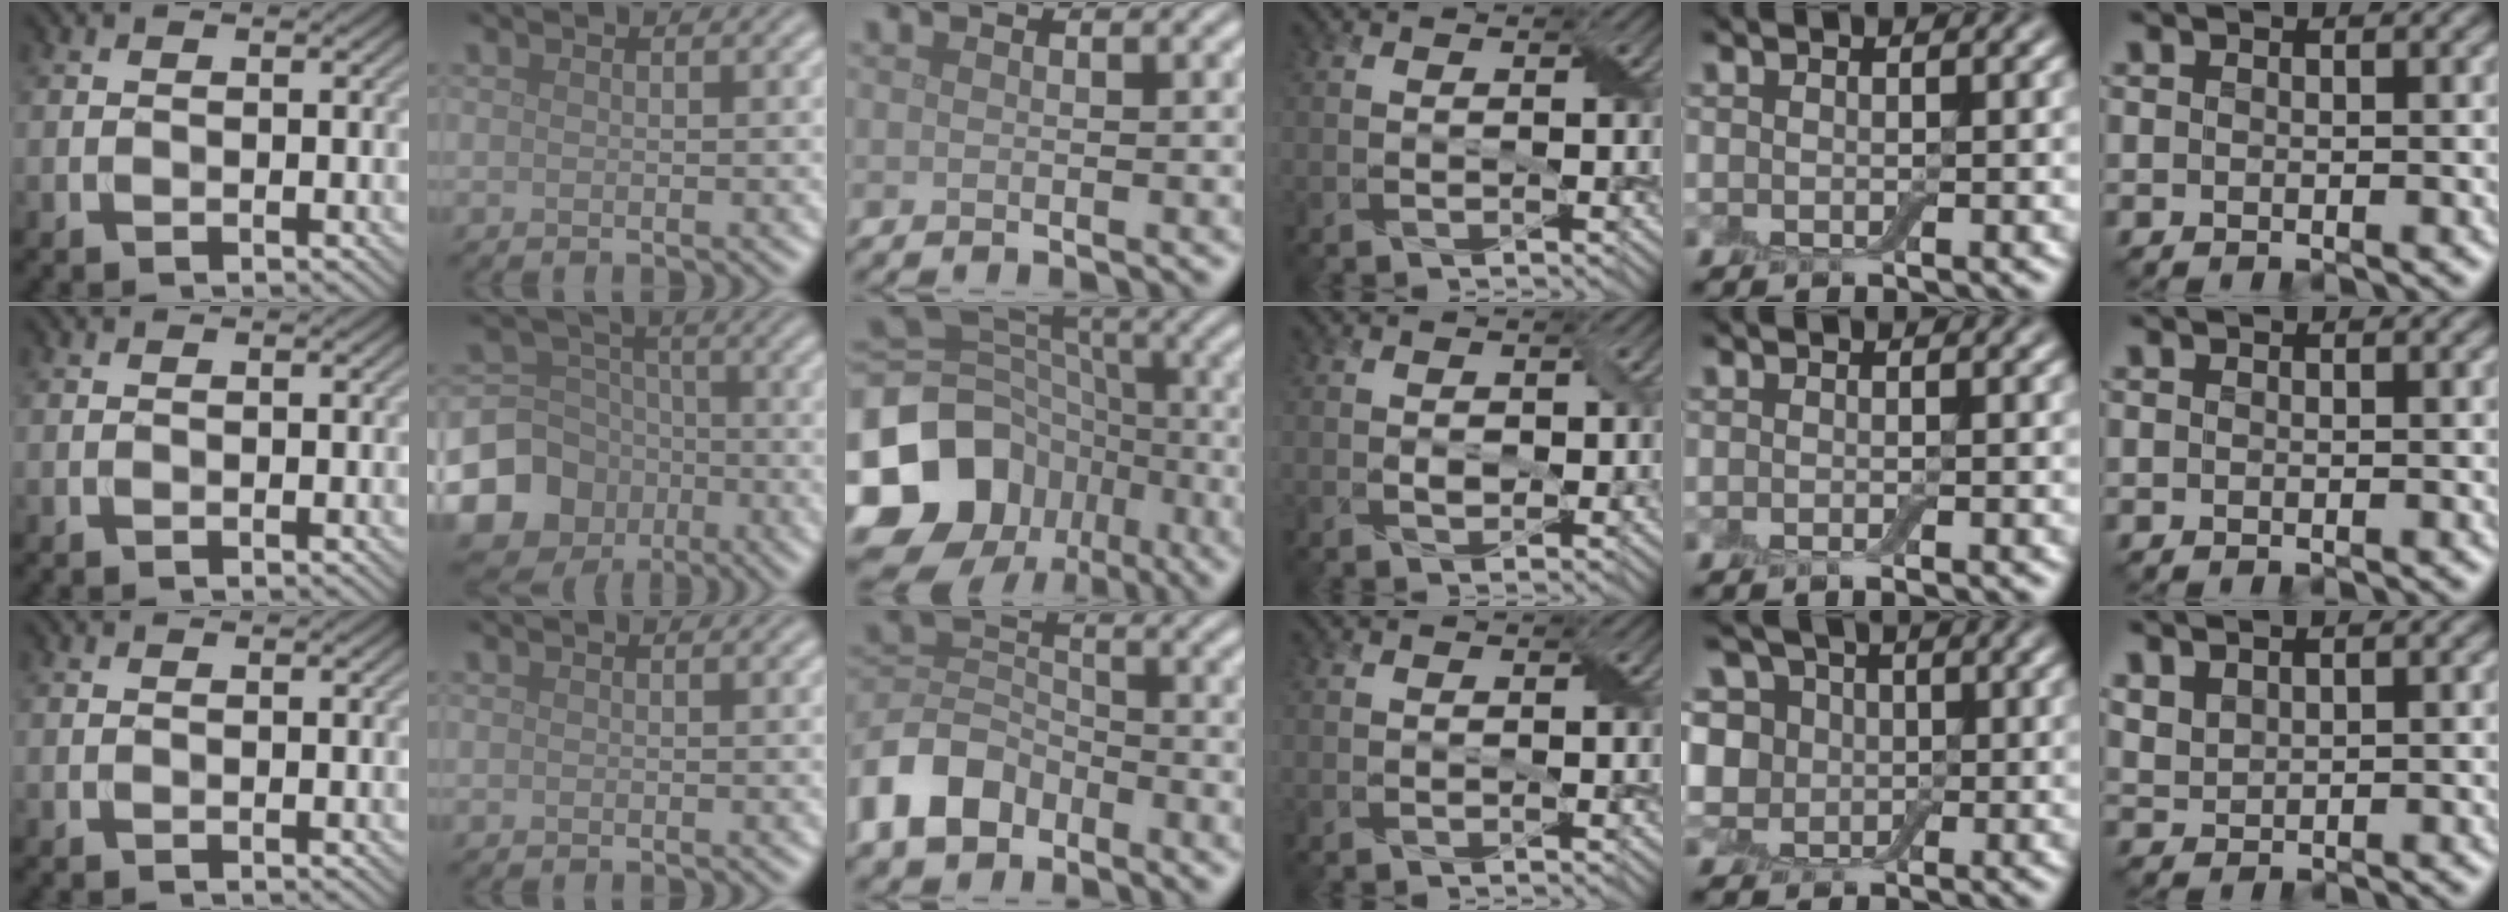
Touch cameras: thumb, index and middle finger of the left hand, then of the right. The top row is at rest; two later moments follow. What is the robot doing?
{"motion": "fold", "object": "aluminum foil"}